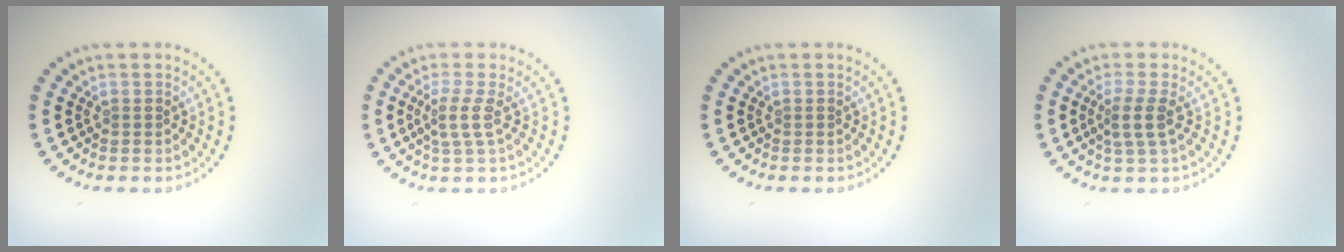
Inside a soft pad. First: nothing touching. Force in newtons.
{"total": 2.2, "press": 1.7, "slide": 1.4}
{"total": 0.0}
{"total": 2.4, "press": 2.0, "slide": 1.4}